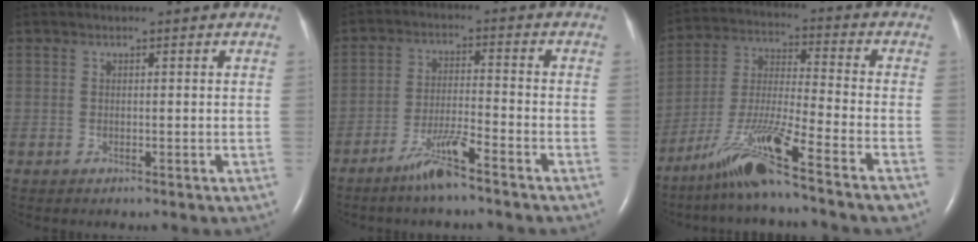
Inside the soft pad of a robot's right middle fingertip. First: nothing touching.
{"total": 6.3, "force": [-4.7, -0.2, 4.2], "torque": [-0.086, -0.013, -0.094]}
{"total": 13.9, "force": [-9.5, -0.9, 10.2], "torque": [-0.207, -0.031, -0.174]}